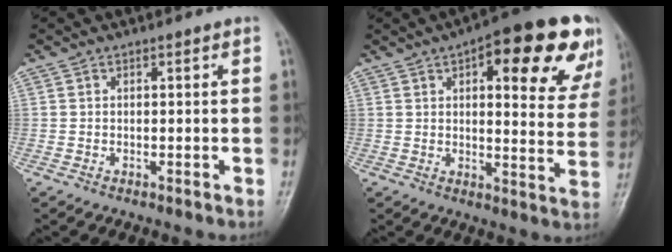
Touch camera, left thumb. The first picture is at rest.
{"total": 21.3, "force": [10.2, 7.8, 17.0], "torque": [-0.175, -0.014, 0.126]}